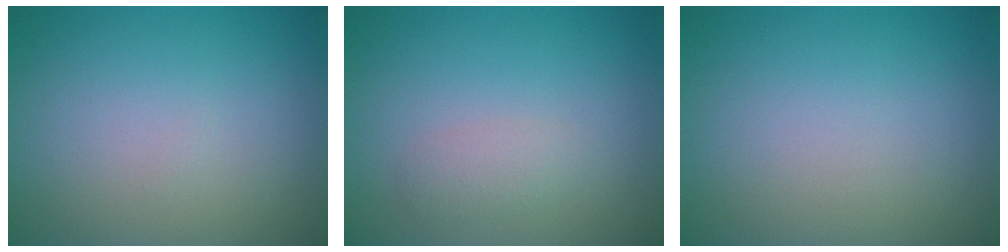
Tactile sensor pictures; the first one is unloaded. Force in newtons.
{"total": 1.5, "press": 1.5, "slide": 0.1}
{"total": 0.0}